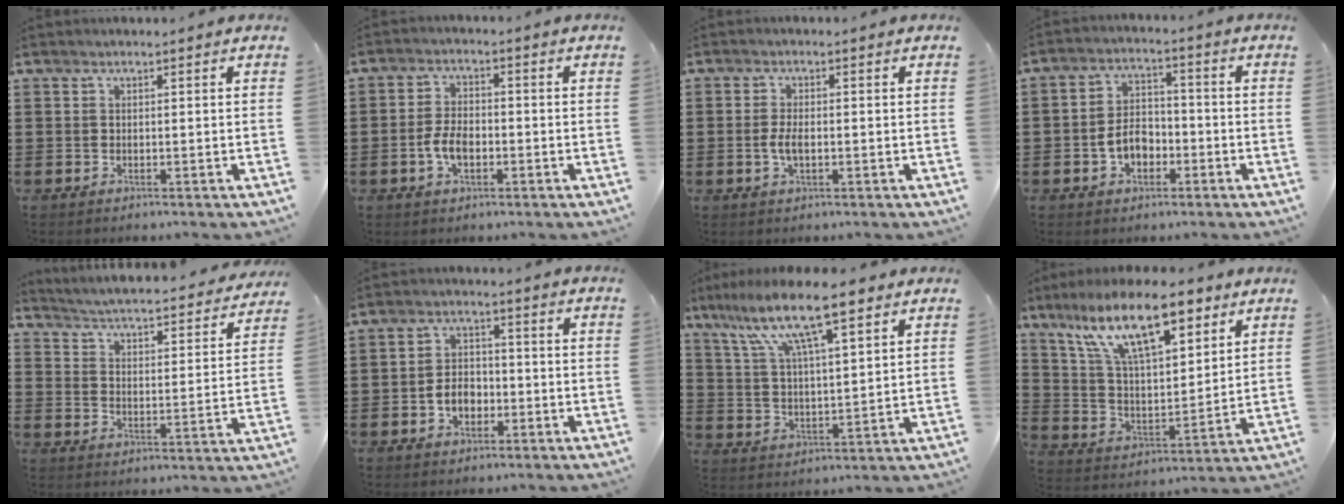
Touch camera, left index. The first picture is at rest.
{"total": 4.7, "force": [-1.2, 2.5, 3.8], "torque": [-0.088, -0.001, -0.027]}
{"total": 3.0, "force": [-0.5, 1.2, 2.7], "torque": [-0.065, -0.005, -0.013]}
{"total": 5.4, "force": [-1.9, 3.6, 3.5], "torque": [-0.078, 0.006, -0.040]}
{"total": 3.6, "force": [3.5, -0.4, 0.7], "torque": [-0.035, -0.036, 0.051]}
{"total": 4.3, "force": [-1.4, 3.0, 2.9], "torque": [-0.063, 0.003, -0.028]}
{"total": 12.6, "force": [8.7, 2.3, 8.8], "torque": [-0.184, -0.019, 0.147]}
{"total": 16.5, "force": [10.2, 5.4, 11.9], "torque": [-0.241, -0.016, 0.178]}